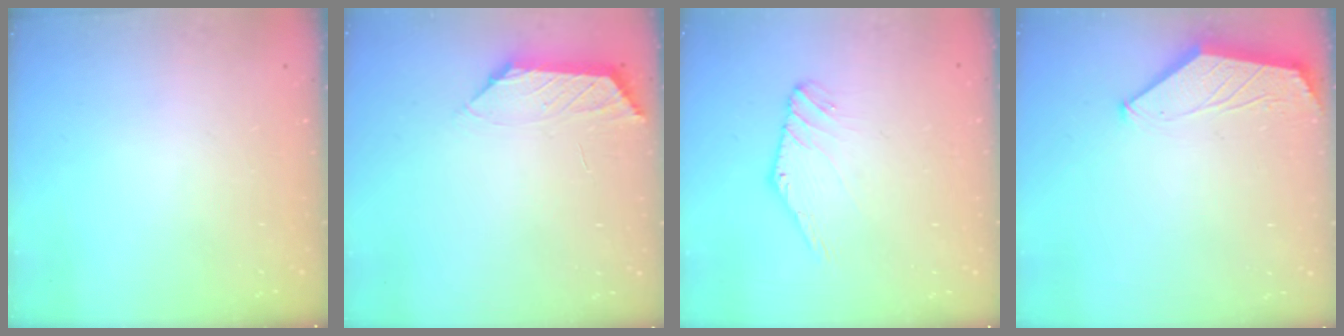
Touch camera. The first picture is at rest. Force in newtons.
{"total": 1.0, "press": 0.9, "slide": 0.5}
{"total": 0.0}
{"total": 1.5, "press": 1.5, "slide": 0.4}